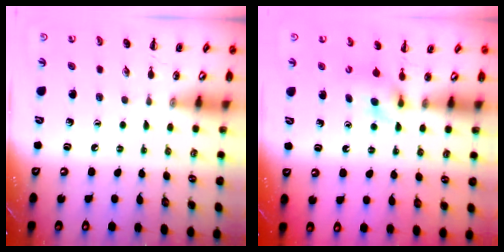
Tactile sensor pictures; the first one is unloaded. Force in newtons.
{"total": 4.9, "press": 4.7, "slide": 1.3}